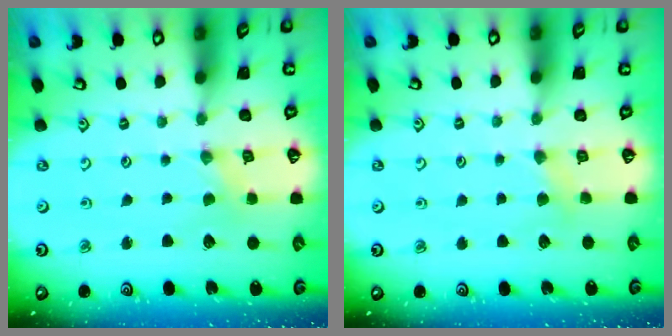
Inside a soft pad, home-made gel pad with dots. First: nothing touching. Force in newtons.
{"total": 4.1, "press": 4.0, "slide": 0.6}